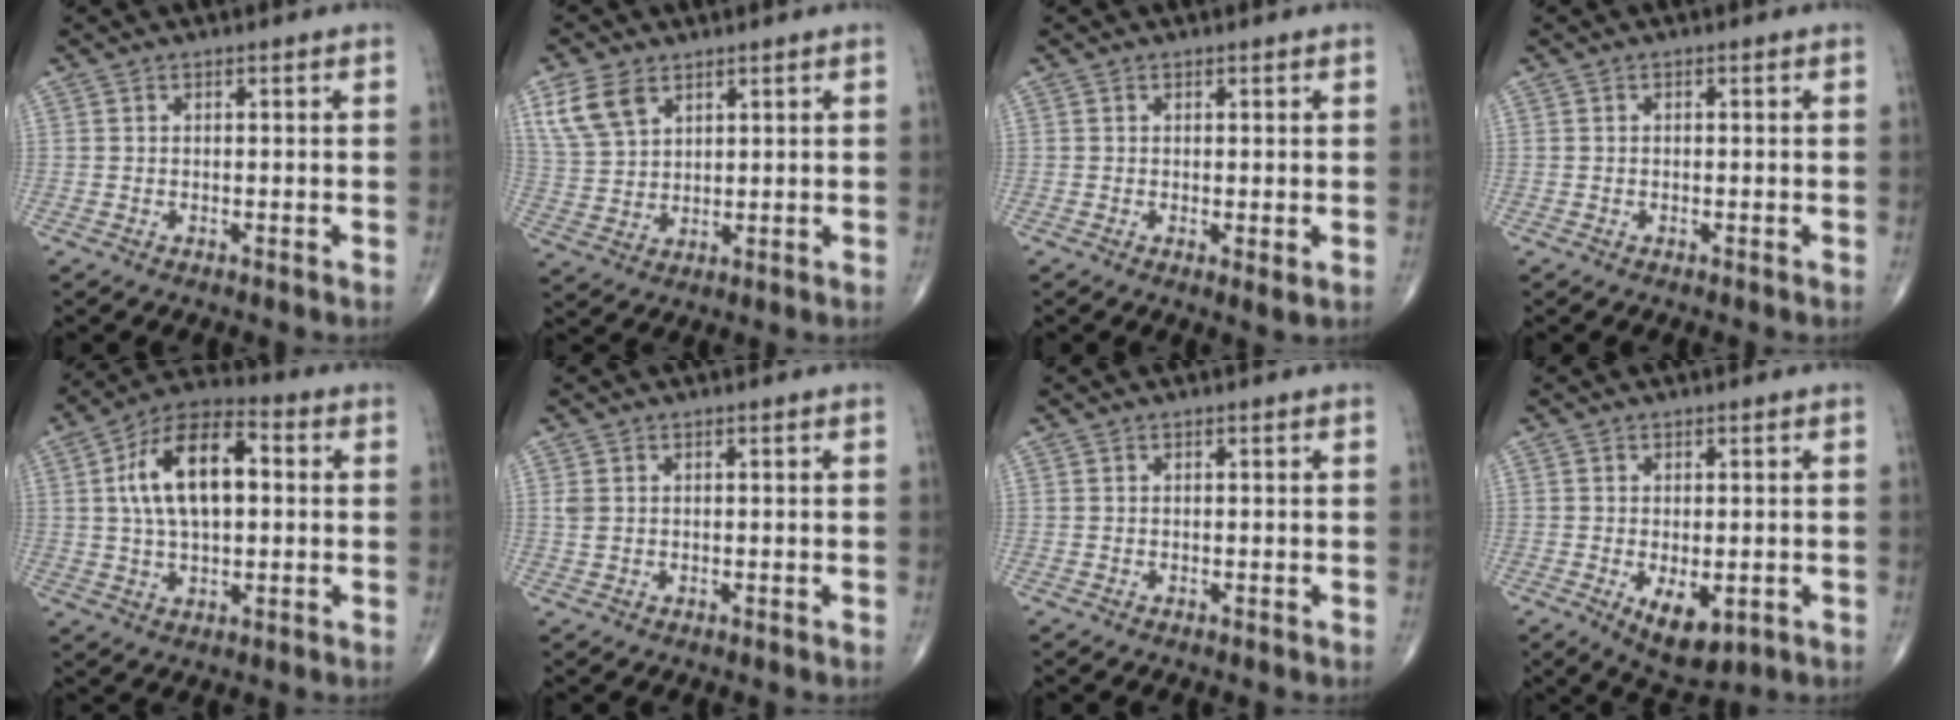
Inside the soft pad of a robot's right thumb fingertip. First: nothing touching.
{"total": 8.1, "force": [4.5, 4.9, 4.6], "torque": [-0.086, -0.009, 0.098]}
{"total": 1.8, "force": [0.0, 0.5, 1.7], "torque": [-0.030, -0.009, -0.001]}
{"total": 0.0}
{"total": 15.3, "force": [2.2, 8.1, 12.8], "torque": [-0.215, 0.023, 0.032]}
{"total": 1.6, "force": [0.3, 1.2, 1.0], "torque": [-0.027, 0.003, 0.011]}
{"total": 0.0}
{"total": 7.0, "force": [-1.9, 3.6, 5.7], "torque": [-0.081, -0.011, -0.017]}